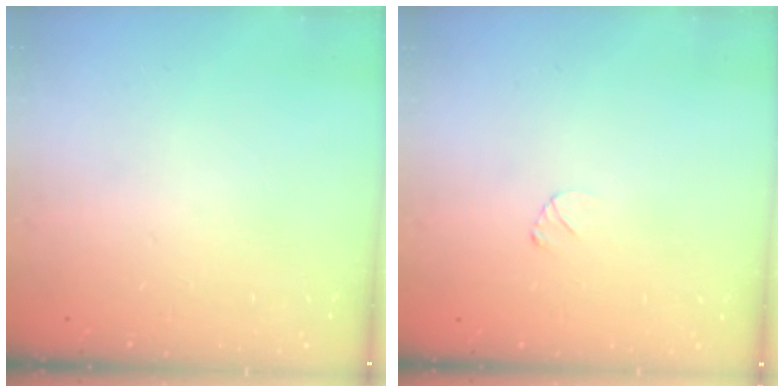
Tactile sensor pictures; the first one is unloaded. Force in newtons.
{"total": 2.6, "press": 2.6, "slide": 0.3}